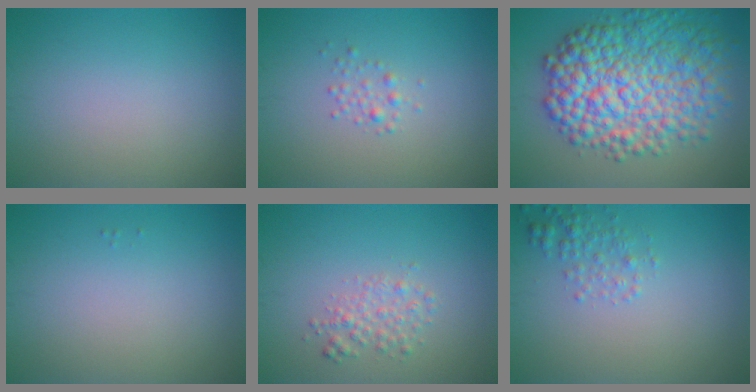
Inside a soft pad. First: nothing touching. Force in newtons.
{"total": 1.2, "press": 1.2, "slide": 0.0}
{"total": 11.7, "press": 11.7, "slide": 0.2}
{"total": 0.0}
{"total": 2.0, "press": 2.0, "slide": 0.1}
{"total": 1.9, "press": 1.9, "slide": 0.1}